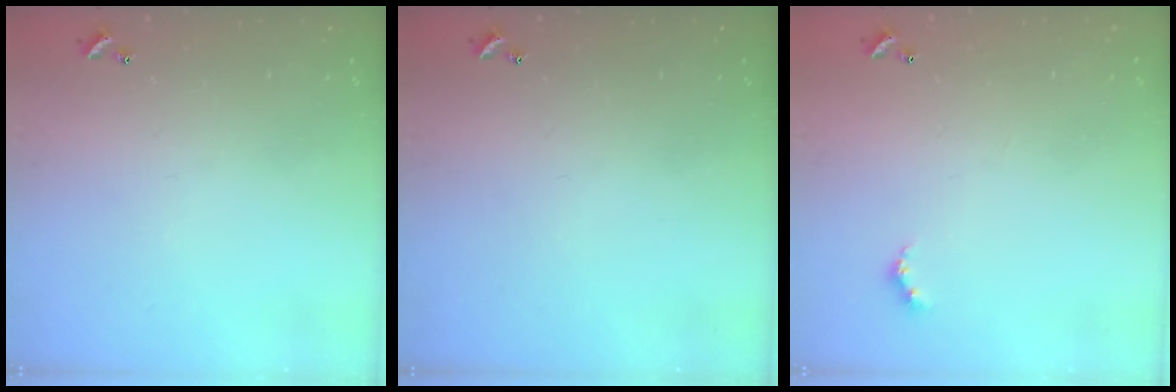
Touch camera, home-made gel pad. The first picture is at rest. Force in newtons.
{"total": 0.0}
{"total": 3.4, "press": 3.3, "slide": 0.6}